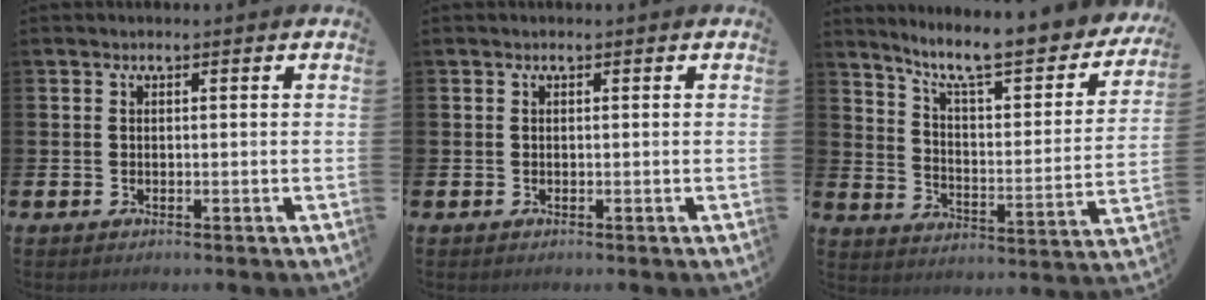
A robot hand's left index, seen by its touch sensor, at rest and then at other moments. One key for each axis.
{"total": 0.0}
{"total": 9.7, "fx": 8.4, "fy": 1.8, "fz": 4.6, "tx": -0.105, "ty": -0.065, "tz": 0.136}